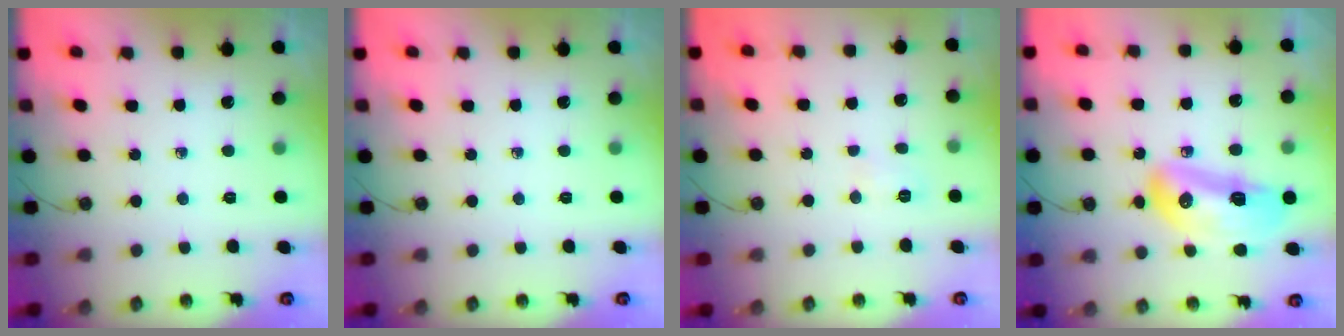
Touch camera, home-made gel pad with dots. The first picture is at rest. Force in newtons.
{"total": 0.0}
{"total": 3.5, "press": 3.4, "slide": 1.0}
{"total": 14.7, "press": 14.6, "slide": 1.8}